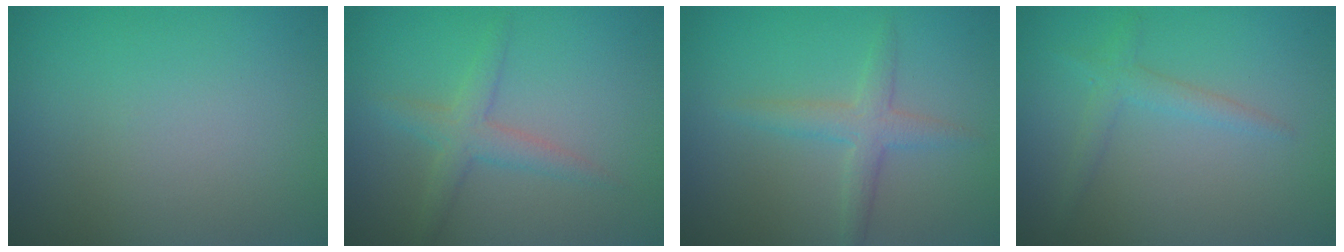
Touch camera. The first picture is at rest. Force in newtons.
{"total": 2.5, "press": 2.5, "slide": 0.0}
{"total": 2.4, "press": 2.4, "slide": 0.0}
{"total": 1.7, "press": 1.7, "slide": 0.1}